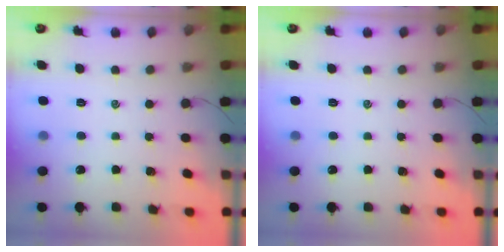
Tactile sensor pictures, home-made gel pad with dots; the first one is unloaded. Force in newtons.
{"total": 0.0}